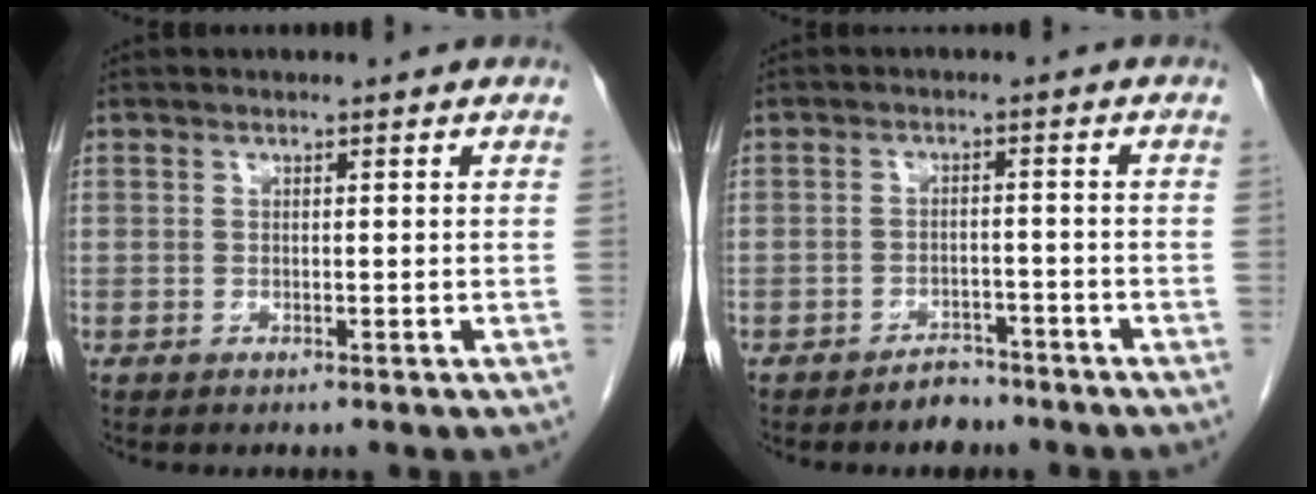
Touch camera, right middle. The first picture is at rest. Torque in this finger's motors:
{"motor_torque": [-0.11, -0.12, 0.14, 0.03]}